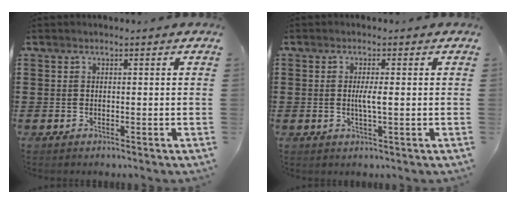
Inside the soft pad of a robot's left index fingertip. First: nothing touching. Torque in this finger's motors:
{"motor_torque": [0.22, -0.04, 0.05, 0.06]}